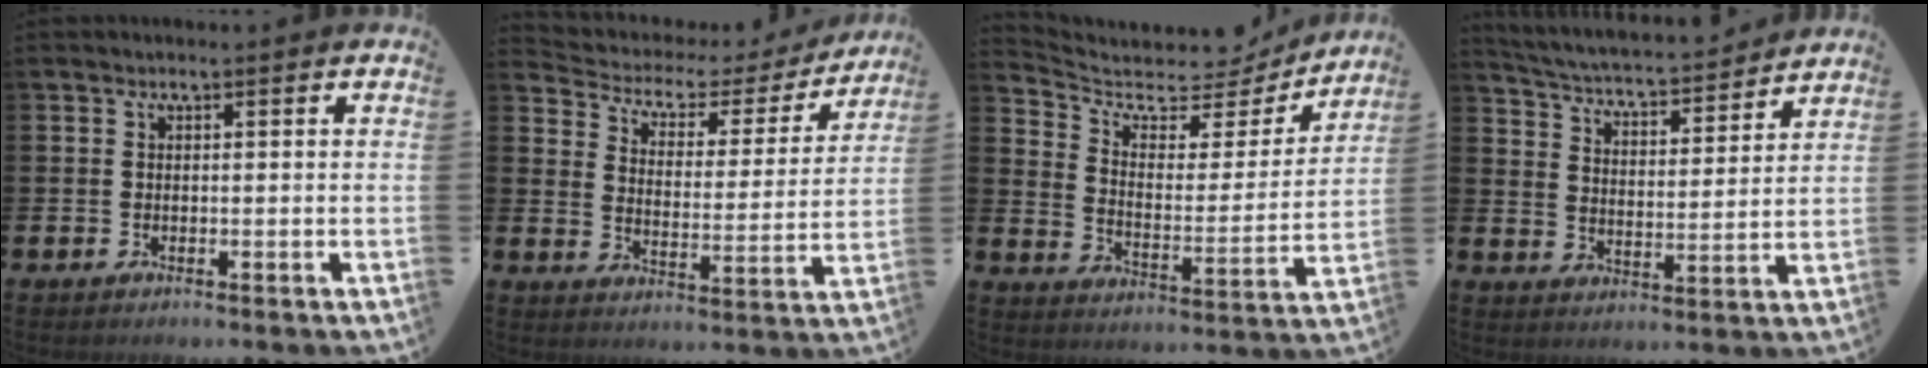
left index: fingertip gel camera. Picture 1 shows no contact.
{"total": 4.2, "force": [3.3, 2.4, 1.2], "torque": [-0.046, -0.025, 0.045]}
{"total": 6.0, "force": [5.4, 2.3, 1.1], "torque": [-0.053, -0.051, 0.086]}
{"total": 4.7, "force": [4.5, 0.6, 1.0], "torque": [-0.047, -0.043, 0.071]}